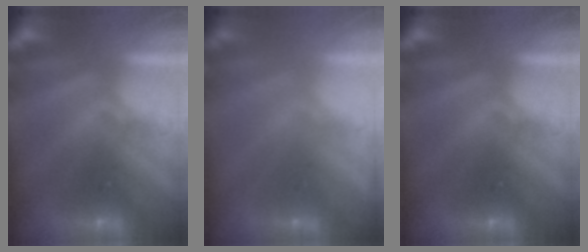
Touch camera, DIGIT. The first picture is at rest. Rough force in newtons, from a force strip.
{"total": 2.1}
{"total": 0.0}